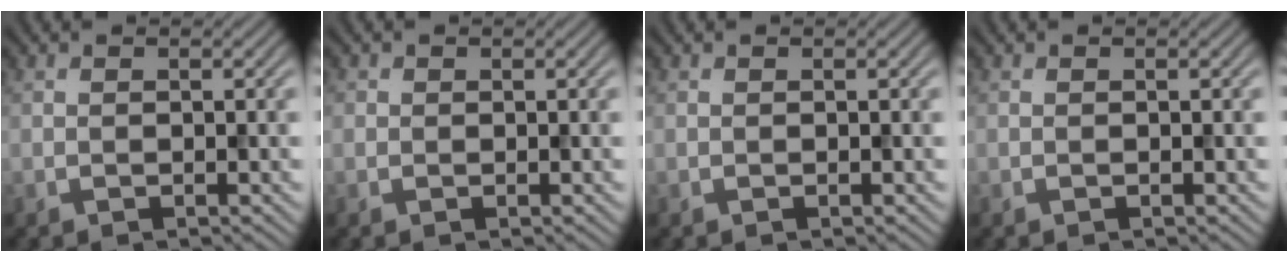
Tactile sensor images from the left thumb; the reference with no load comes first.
{"total": 0.7, "force": [0.2, 0.7, 0.1], "torque": [0.002, -0.002, 0.002]}
{"total": 0.0}
{"total": 0.0}